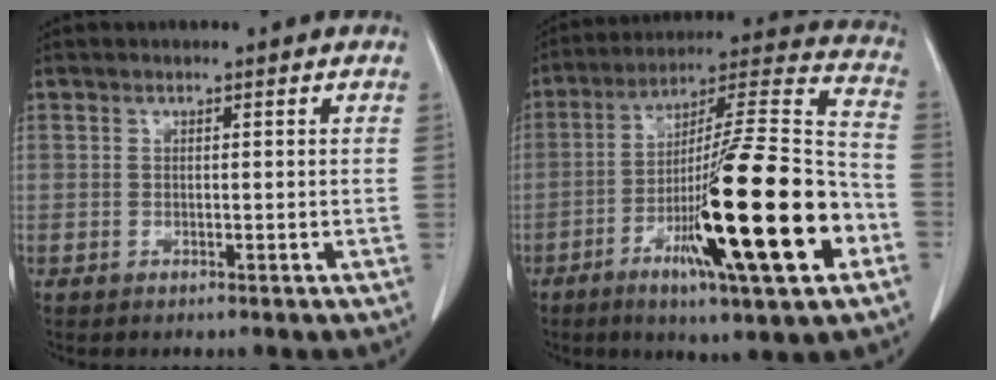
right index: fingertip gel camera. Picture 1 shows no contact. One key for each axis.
{"total": 24.3, "fx": -8.4, "fy": 1.7, "fz": 22.7, "tx": -0.349, "ty": -0.021, "tz": -0.139}